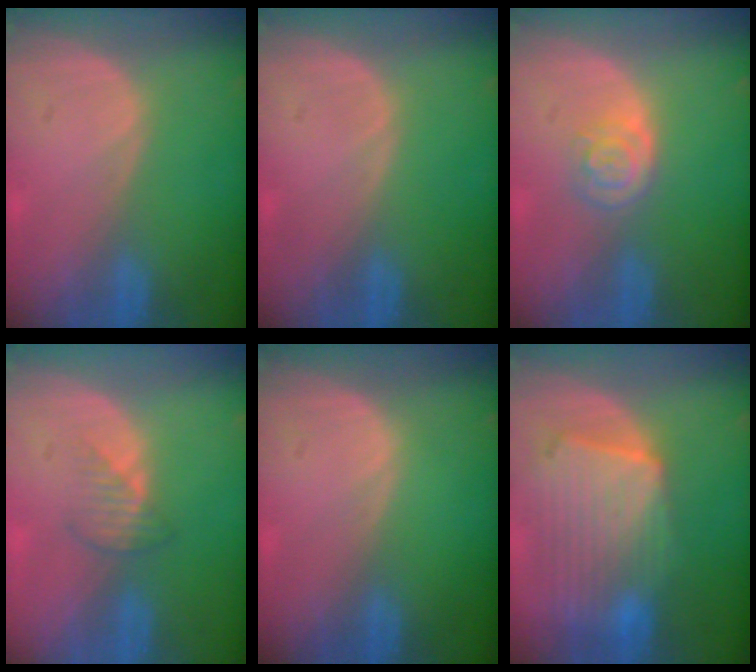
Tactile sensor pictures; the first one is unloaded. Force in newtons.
{"total": 0.0}
{"total": 3.5, "press": 3.5, "slide": 0.6}
{"total": 2.5, "press": 2.5, "slide": 0.3}
{"total": 0.0}
{"total": 10.7, "press": 9.3, "slide": 5.3}